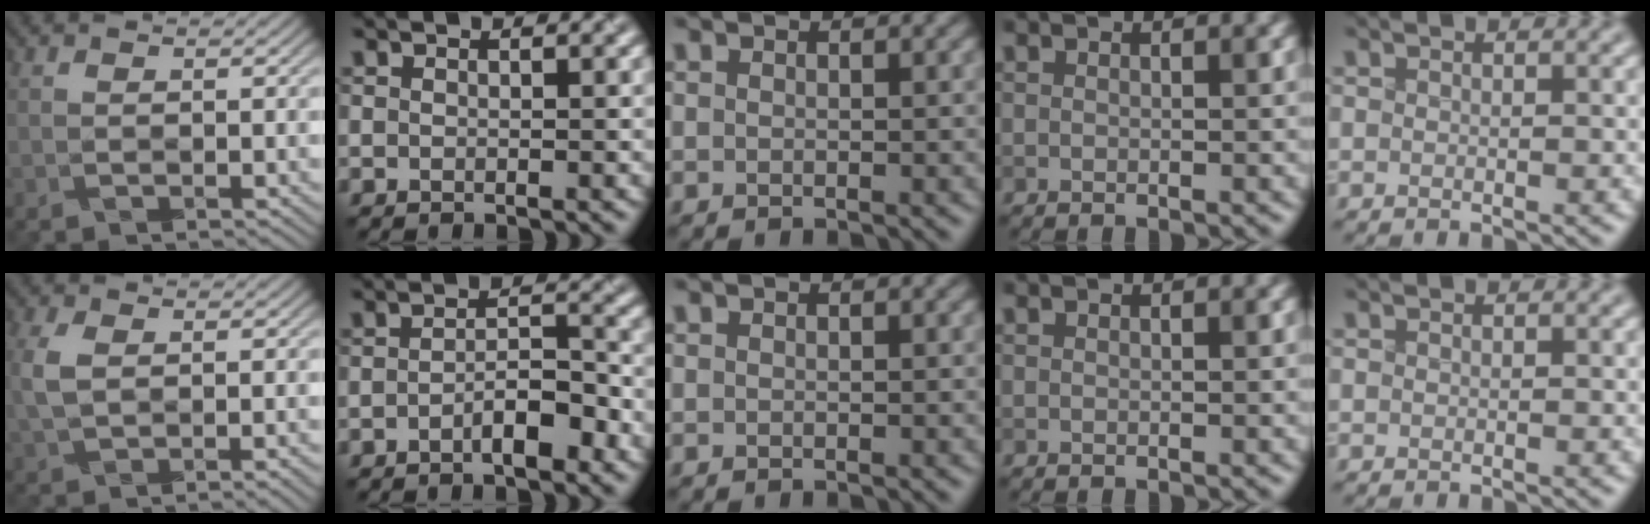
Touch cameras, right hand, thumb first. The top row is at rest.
{"thumb": {"total": 5.1, "force": [-0.3, 3.0, 4.0], "torque": [-0.104, -0.001, -0.009]}, "index": {"total": 3.3, "force": [-1.6, 0.9, 2.7], "torque": [-0.046, 0.012, -0.028]}}